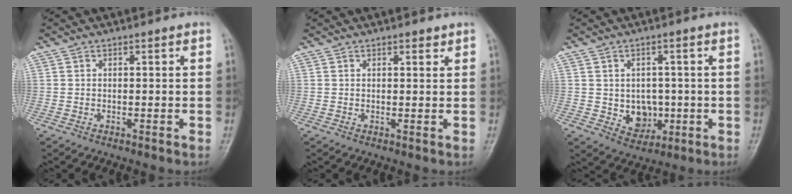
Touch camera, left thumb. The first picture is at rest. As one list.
[{"total": 1.4, "force": [1.0, 0.6, 0.8], "torque": [-0.006, -0.005, 0.014]}, {"total": 6.2, "force": [-0.6, 5.1, 3.4], "torque": [-0.016, 0.000, 0.005]}]